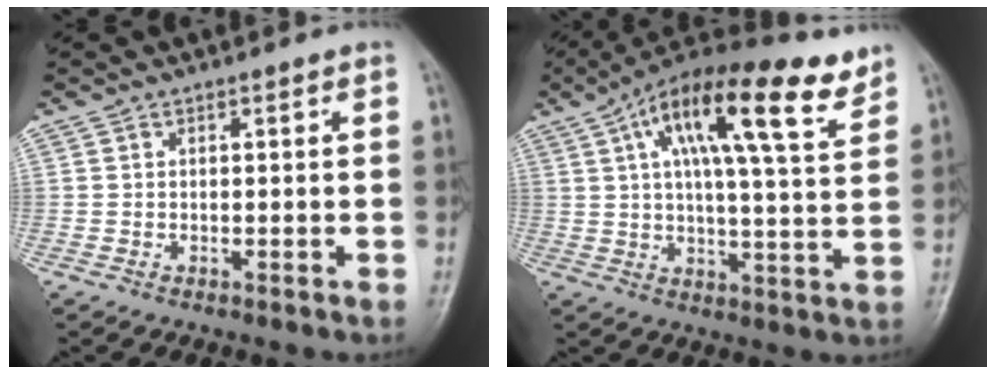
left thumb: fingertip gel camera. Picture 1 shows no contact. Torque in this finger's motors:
{"motor_torque": [0.91, 0.87, 1.78, -0.99, 0.19]}